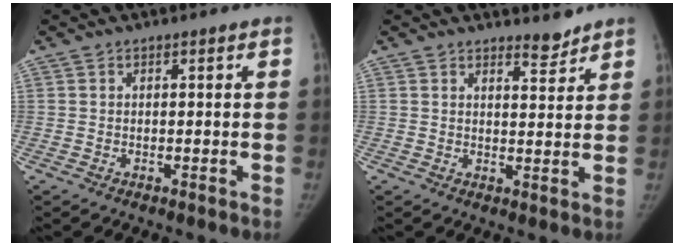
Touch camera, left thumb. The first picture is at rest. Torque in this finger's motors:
{"motor_torque": [0.34, -0.21, 0.52, -0.12, 0.10]}